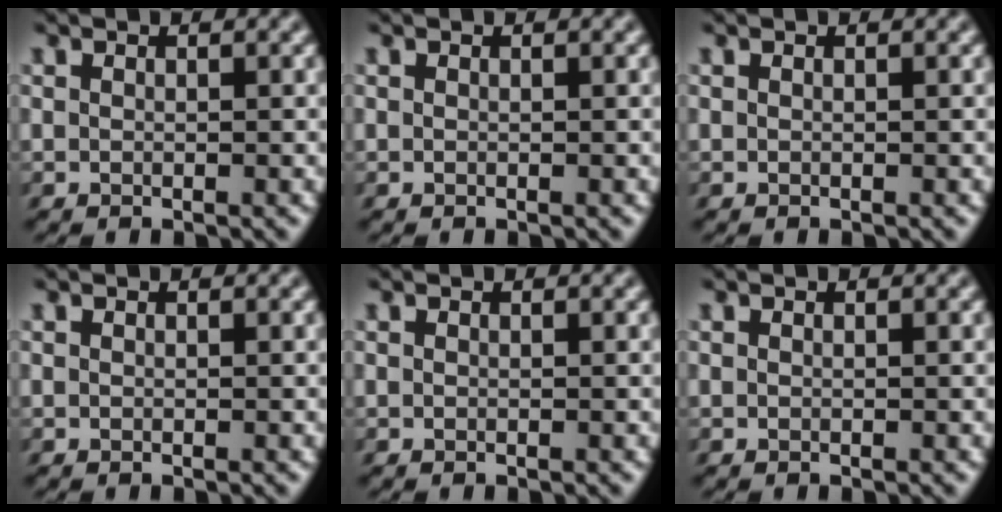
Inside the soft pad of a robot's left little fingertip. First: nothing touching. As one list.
[{"total": 0.0}, {"total": 0.0}, {"total": 0.0}, {"total": 0.0}, {"total": 0.0}]